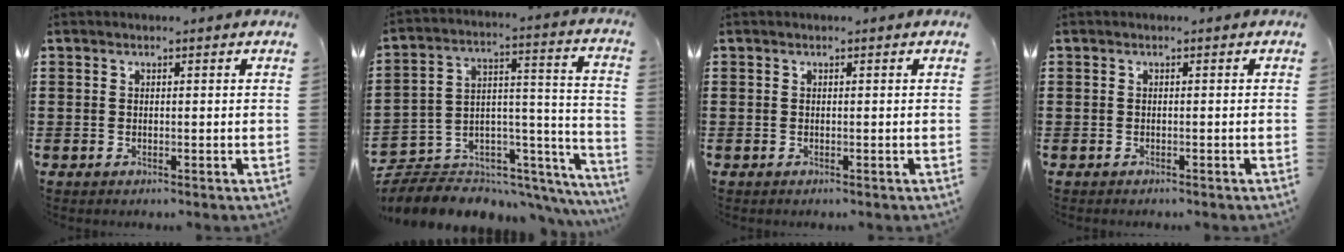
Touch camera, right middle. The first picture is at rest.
{"total": 5.3, "force": [-4.7, 2.4, 0.5], "torque": [-0.010, -0.015, -0.086]}
{"total": 0.0}
{"total": 0.6, "force": [-0.5, 0.3, -0.1], "torque": [0.002, 0.001, -0.012]}